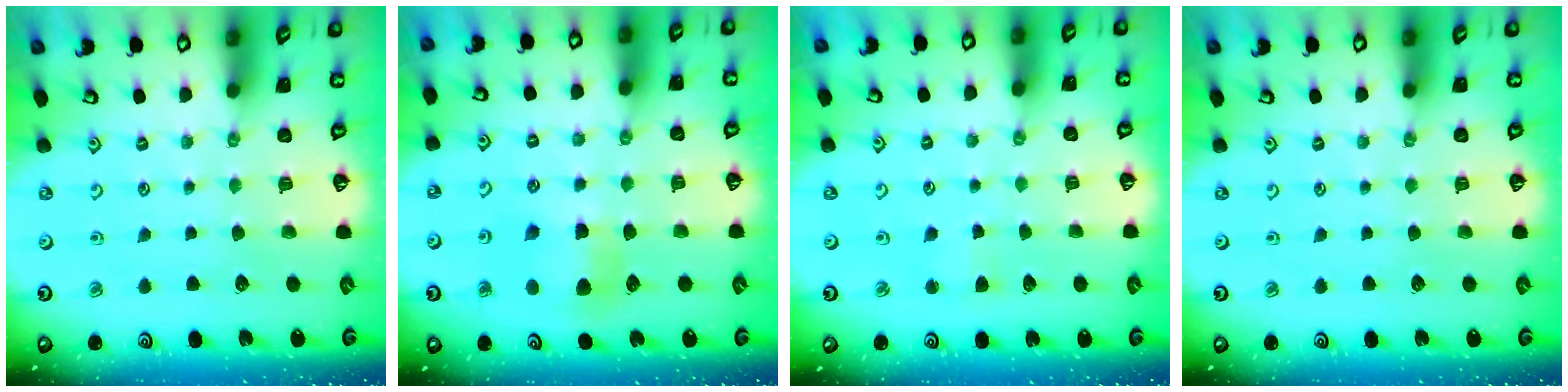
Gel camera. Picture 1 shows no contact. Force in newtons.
{"total": 5.8, "press": 5.8, "slide": 0.5}
{"total": 2.6, "press": 2.6, "slide": 0.4}
{"total": 0.0}